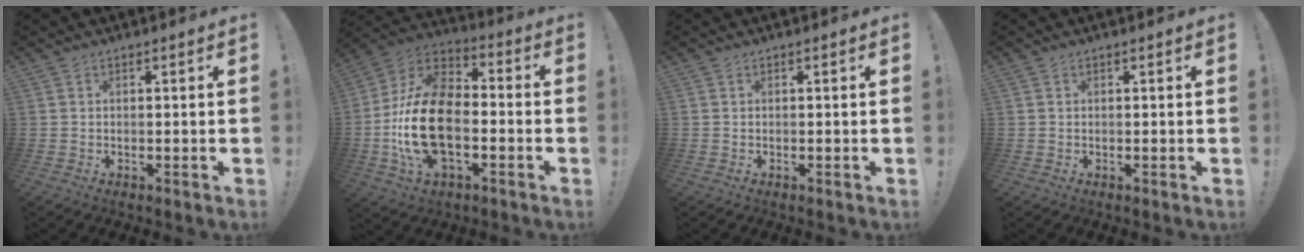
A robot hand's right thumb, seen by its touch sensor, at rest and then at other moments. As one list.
[{"total": 22.1, "force": [-4.6, 13.2, 17.1], "torque": [-0.335, 0.028, -0.068]}, {"total": 0.0}, {"total": 0.0}]